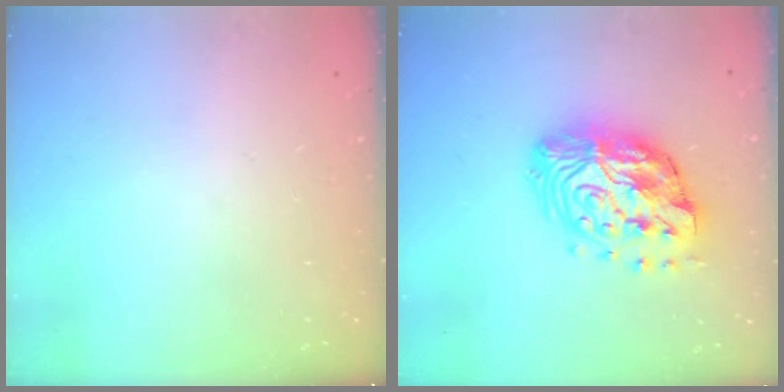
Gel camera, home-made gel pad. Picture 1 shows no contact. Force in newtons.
{"total": 18.2, "press": 18.1, "slide": 1.3}